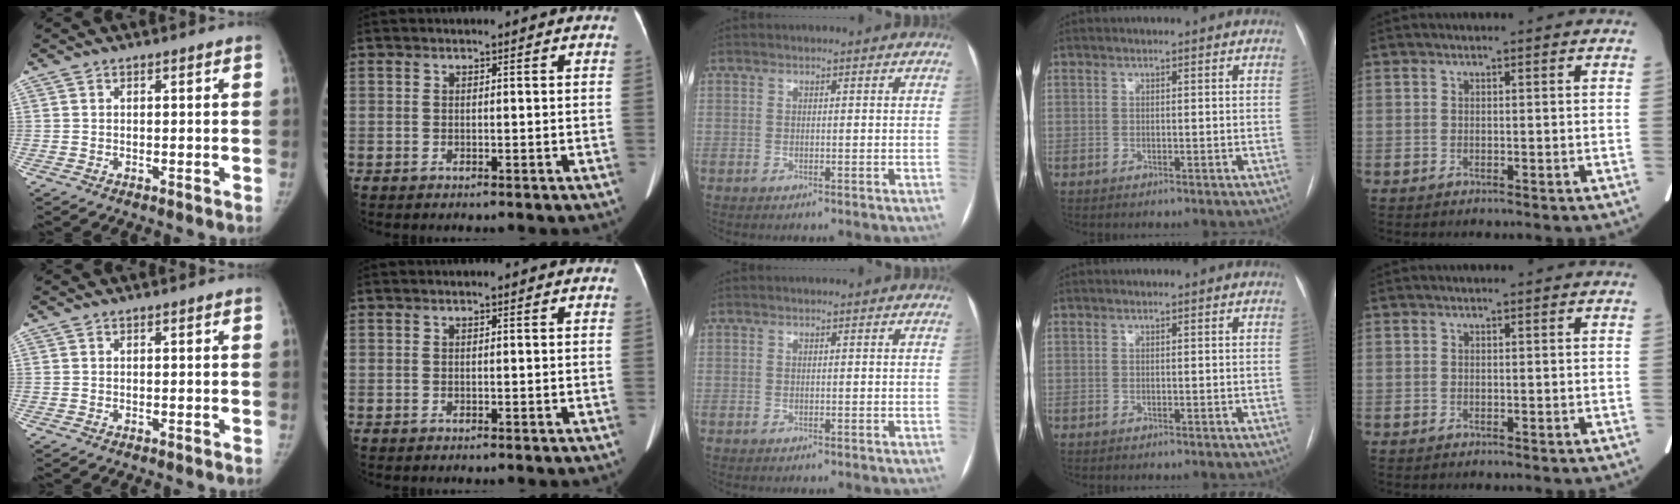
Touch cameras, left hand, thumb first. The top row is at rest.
{}